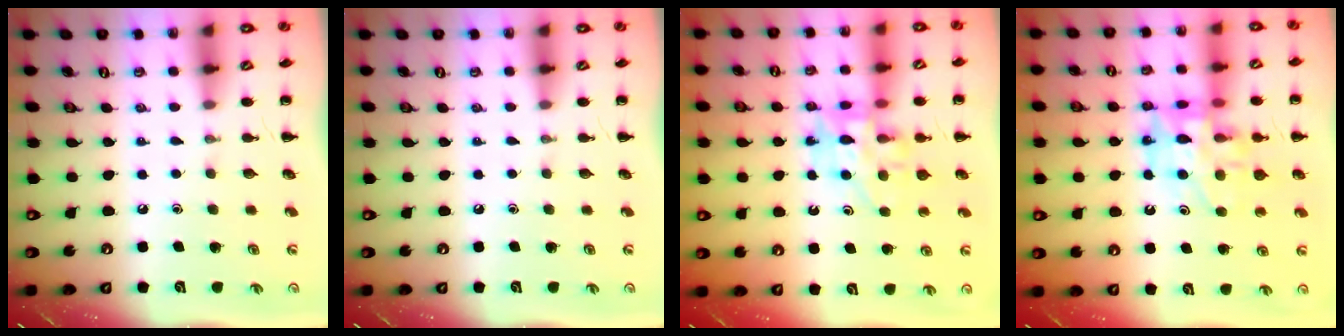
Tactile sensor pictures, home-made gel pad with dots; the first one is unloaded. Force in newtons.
{"total": 0.0}
{"total": 11.5, "press": 11.0, "slide": 3.4}
{"total": 15.4, "press": 14.9, "slide": 3.6}